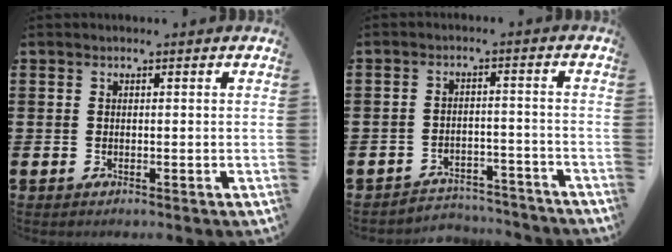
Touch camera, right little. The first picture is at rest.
{"total": 3.3, "force": [-3.2, 0.5, -0.1], "torque": [-0.006, 0.004, -0.070]}